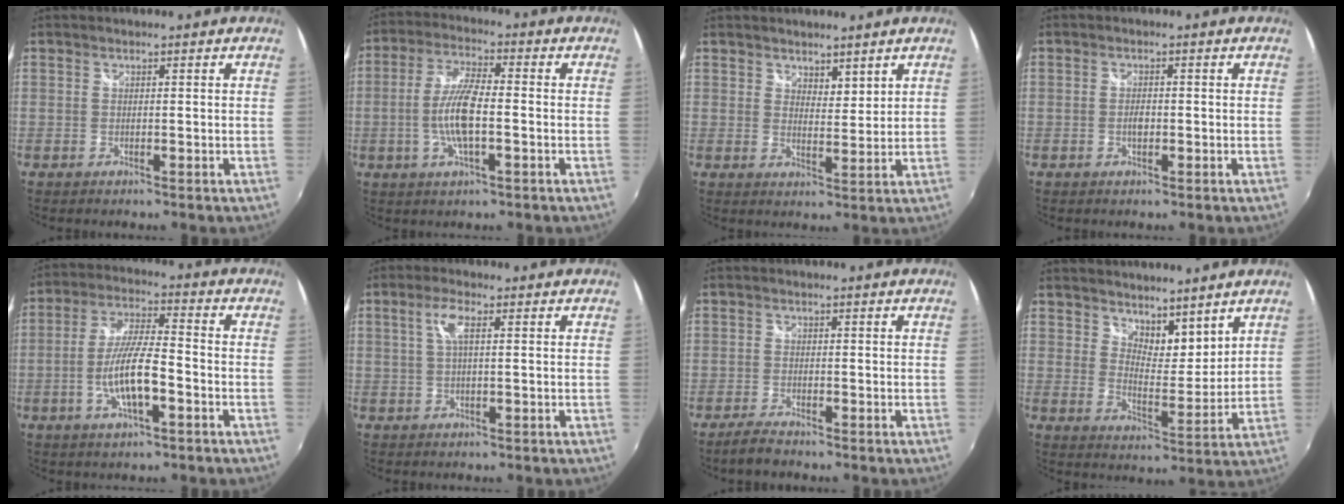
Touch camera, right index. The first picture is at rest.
{"total": 9.2, "force": [-1.9, 2.3, 8.7], "torque": [-0.175, 0.001, -0.040]}
{"total": 3.3, "force": [2.7, 1.5, 1.2], "torque": [-0.012, 0.001, 0.046]}
{"total": 1.7, "force": [-0.4, 1.0, 1.4], "torque": [-0.026, 0.001, -0.008]}
{"total": 10.6, "force": [-3.6, 2.5, 9.6], "torque": [-0.193, -0.001, -0.065]}
{"total": 3.6, "force": [0.9, 0.7, 3.4], "torque": [-0.070, 0.005, 0.017]}
{"total": 2.8, "force": [-2.4, 0.9, 1.1], "torque": [-0.036, -0.004, -0.051]}
{"total": 7.3, "force": [5.9, 3.2, 2.9], "torque": [-0.032, -0.003, 0.103]}